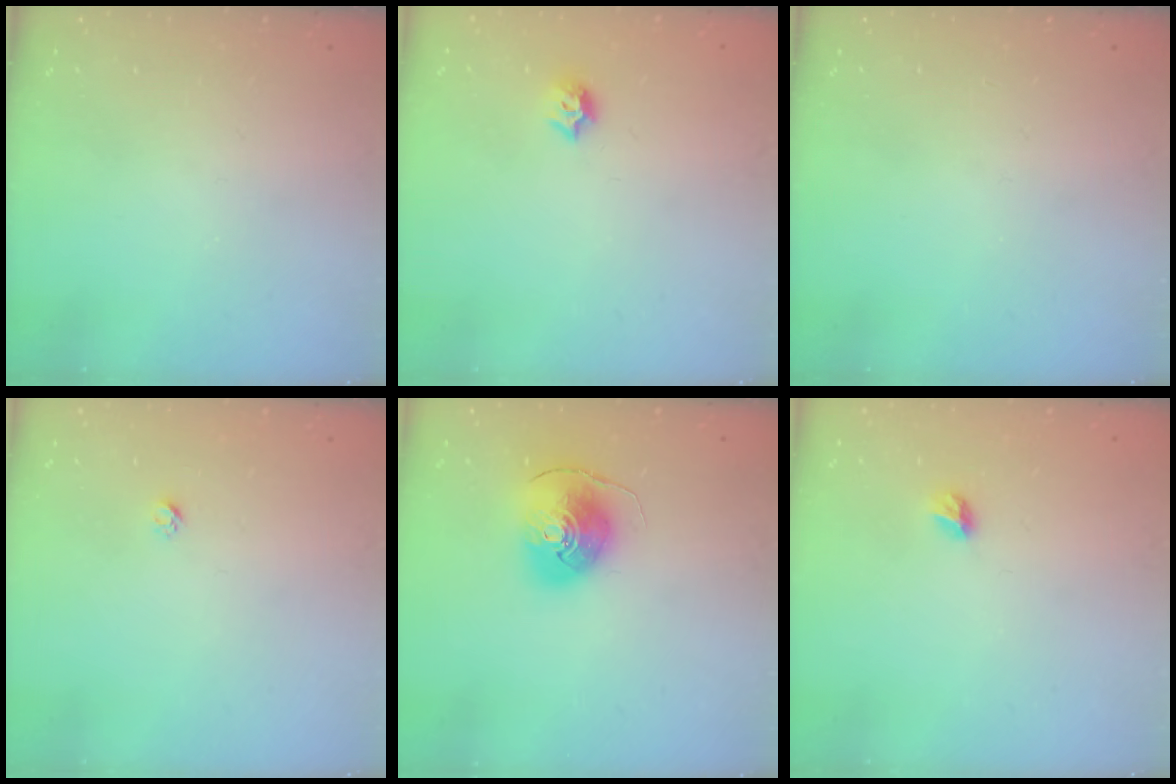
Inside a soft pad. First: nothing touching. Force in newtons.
{"total": 6.3, "press": 6.3, "slide": 0.2}
{"total": 0.0}
{"total": 1.9, "press": 1.9, "slide": 0.1}
{"total": 10.2, "press": 10.1, "slide": 1.1}
{"total": 4.4, "press": 4.4, "slide": 0.5}